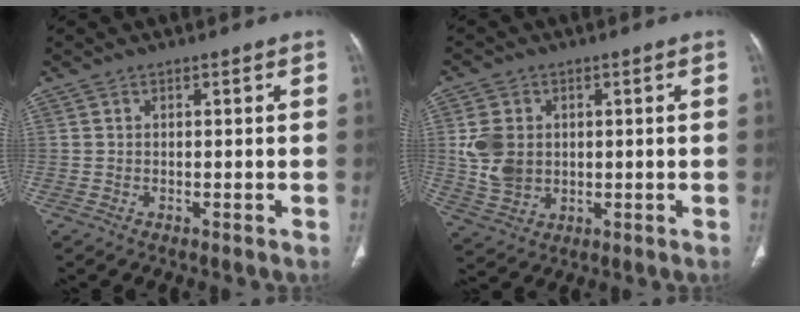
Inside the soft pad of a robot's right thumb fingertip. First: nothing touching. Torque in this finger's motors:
{"motor_torque": [0.62, 2.04, 1.30, 0.39, 0.08]}